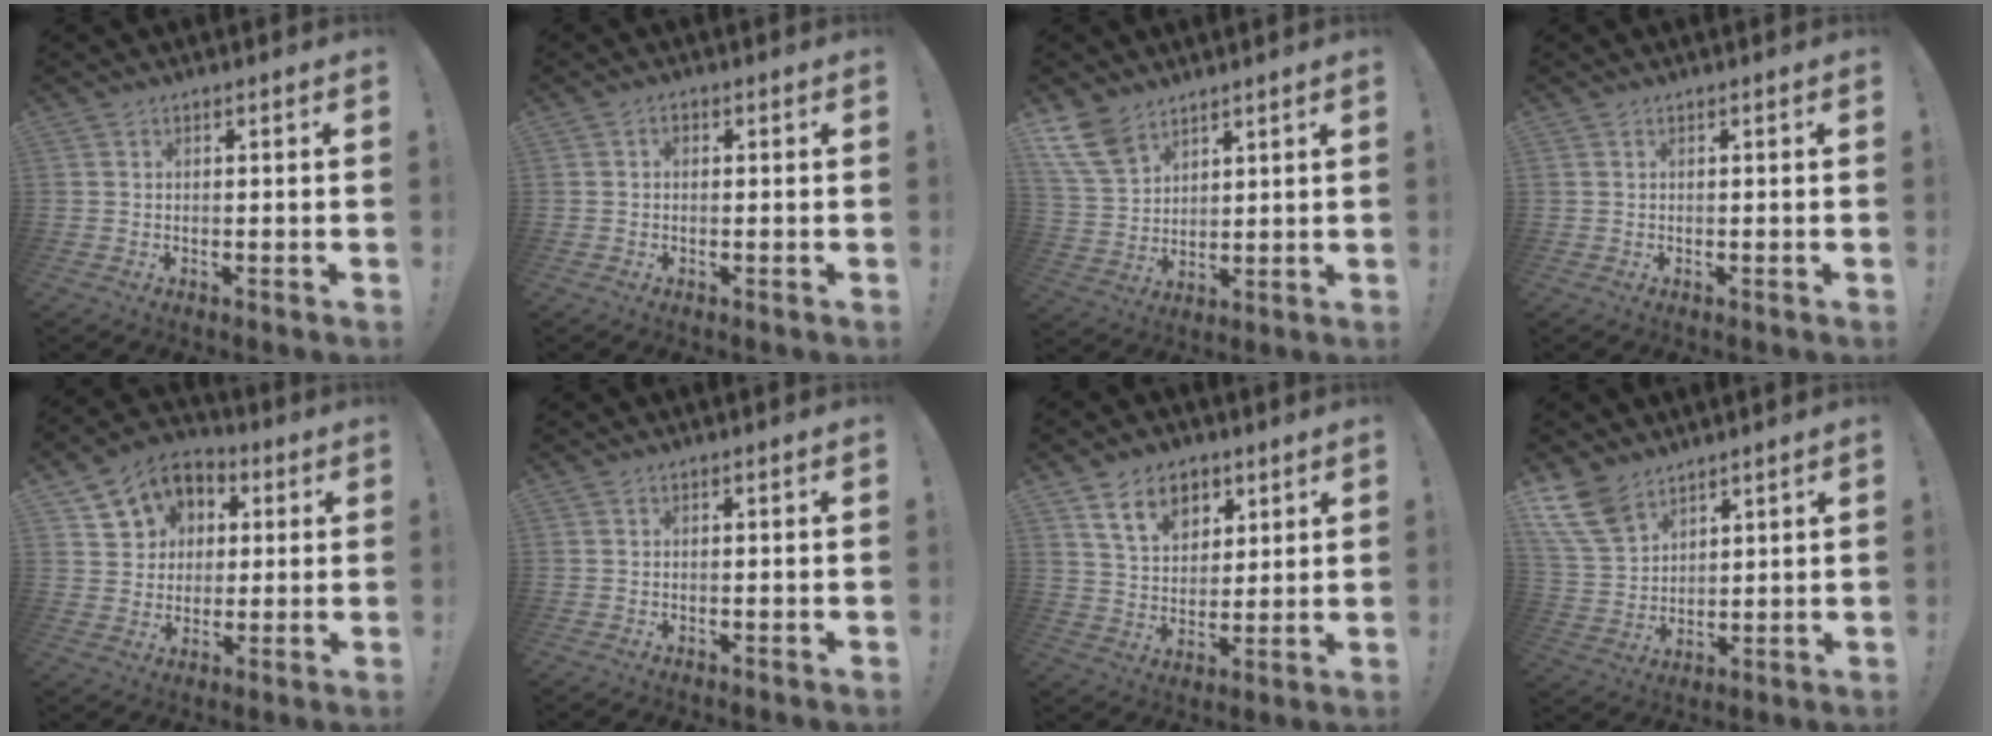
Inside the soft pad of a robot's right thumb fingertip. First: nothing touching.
{"total": 1.1, "force": [-0.3, 0.8, 0.7], "torque": [-0.006, 0.002, -0.007]}
{"total": 11.8, "force": [8.1, 7.2, 4.6], "torque": [-0.090, -0.040, 0.163]}
{"total": 0.0}
{"total": 9.8, "force": [3.3, 8.9, 2.5], "torque": [-0.041, -0.017, 0.072]}
{"total": 0.0}
{"total": 12.6, "force": [6.9, 8.5, 6.1], "torque": [-0.096, -0.030, 0.133]}
{"total": 12.7, "force": [8.8, 7.6, 5.0], "torque": [-0.109, -0.041, 0.178]}